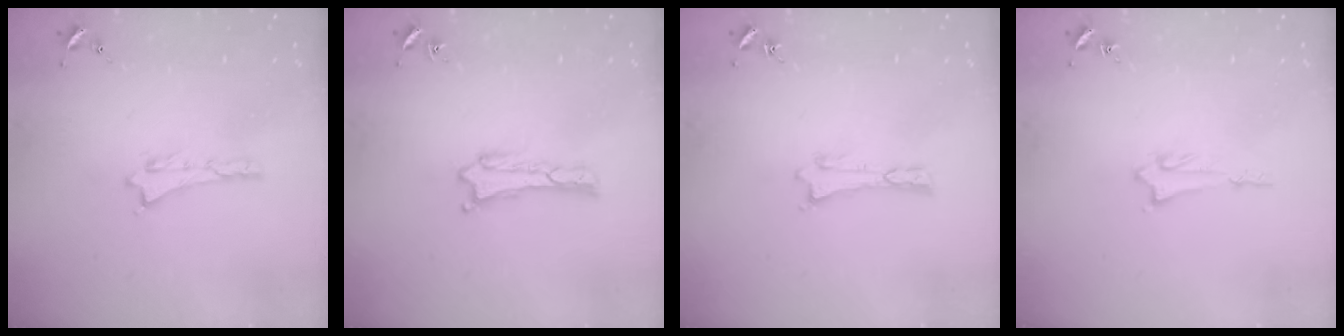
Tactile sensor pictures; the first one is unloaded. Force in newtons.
{"total": 0.0}
{"total": 0.0}
{"total": 1.4, "press": 1.4, "slide": 0.2}